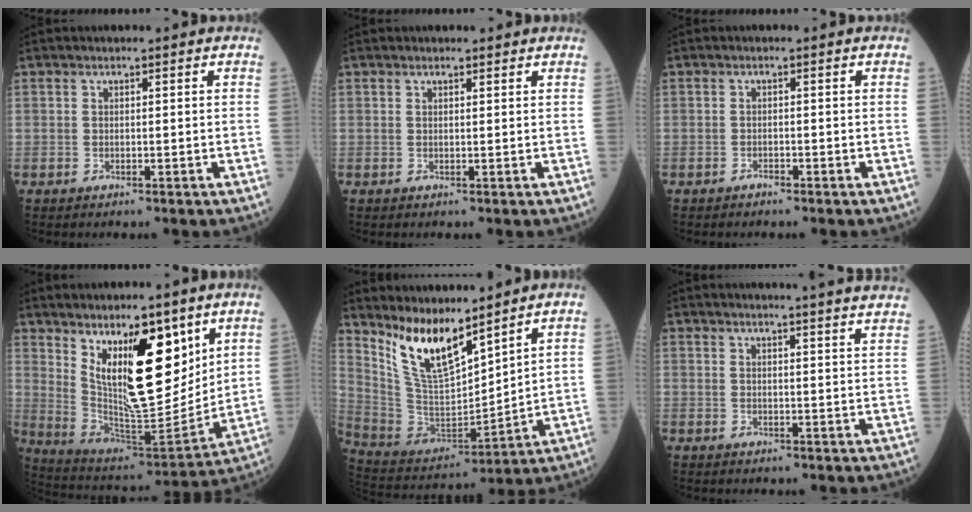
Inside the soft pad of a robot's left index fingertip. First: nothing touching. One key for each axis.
{"total": 1.3, "fx": 1.2, "fy": 0.2, "fz": 0.4, "tx": -0.014, "ty": 0.009, "tz": 0.017}
{"total": 0.6, "fx": -0.6, "fy": 0.1, "fz": 0.3, "tx": -0.005, "ty": -0.001, "tz": -0.010}
{"total": 15.4, "fx": 7.5, "fy": 4.3, "fz": 12.8, "tx": -0.218, "ty": -0.008, "tz": 0.146}
{"total": 11.5, "fx": 9.0, "fy": 2.6, "fz": 6.7, "tx": -0.139, "ty": -0.008, "tz": 0.193}
{"total": 13.2, "fx": 12.6, "fy": -1.1, "fz": 3.5, "tx": -0.041, "ty": -0.057, "tz": 0.124}